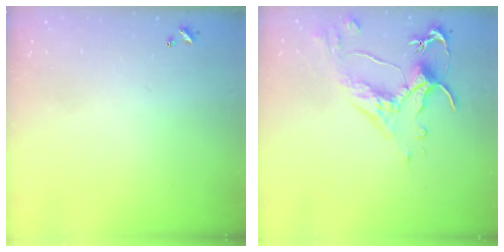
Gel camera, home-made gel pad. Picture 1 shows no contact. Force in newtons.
{"total": 2.6, "press": 2.2, "slide": 1.3}